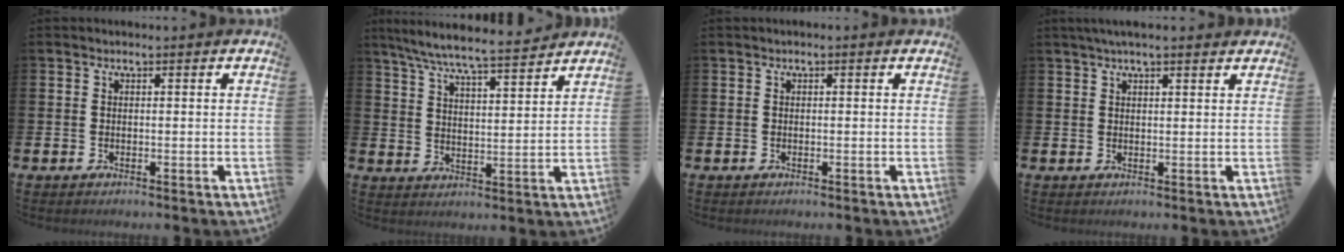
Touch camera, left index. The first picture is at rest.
{"total": 7.4, "force": [6.9, 0.2, 2.6], "torque": [-0.078, -0.044, 0.122]}
{"total": 0.0}
{"total": 2.9, "force": [2.4, 0.4, 1.5], "torque": [-0.024, -0.003, 0.041]}